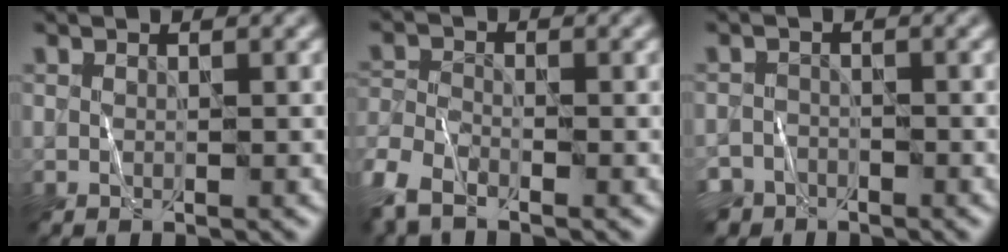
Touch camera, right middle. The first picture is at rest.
{"total": 4.8, "force": [-3.5, 1.9, 2.6], "torque": [-0.060, -0.010, -0.085]}
{"total": 3.4, "force": [-2.8, 1.9, 0.1], "torque": [0.011, -0.001, -0.047]}